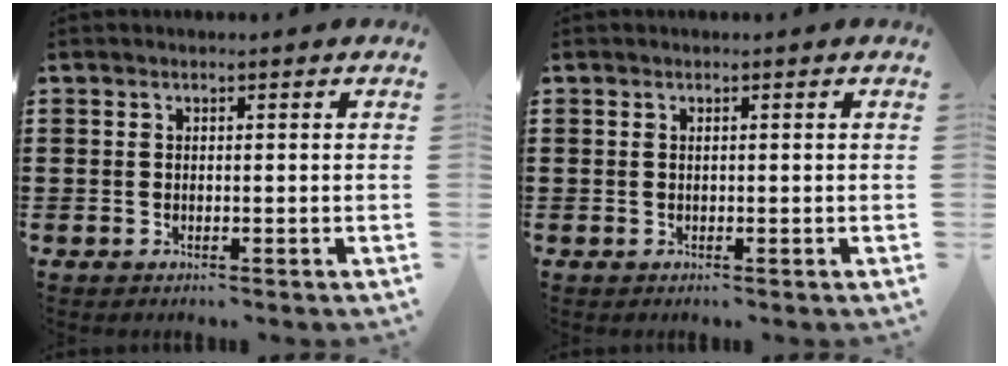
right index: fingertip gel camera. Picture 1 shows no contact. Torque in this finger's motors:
{"motor_torque": [-0.28, -0.17, 0.05, 0.00]}